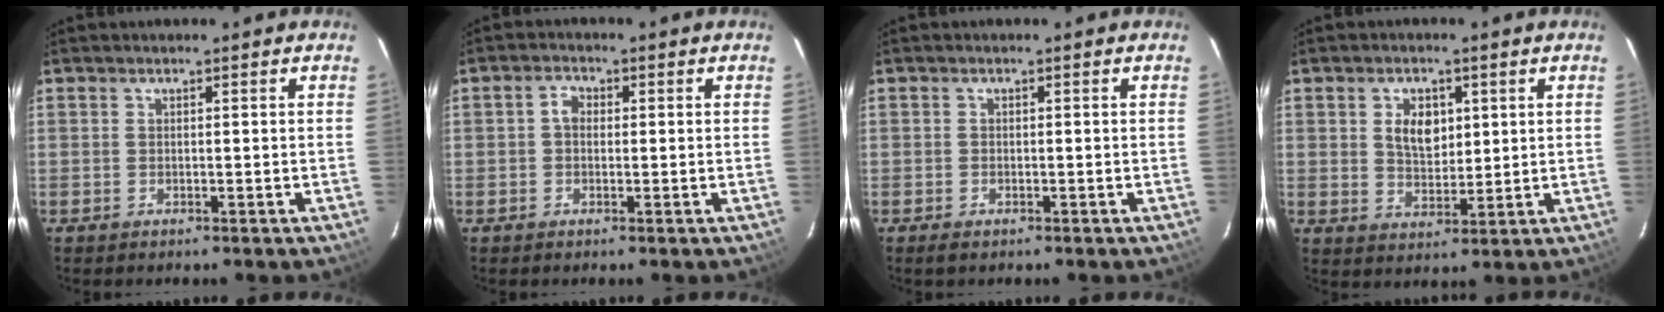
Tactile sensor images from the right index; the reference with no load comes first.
{"total": 2.2, "force": [0.0, 1.8, 1.3], "torque": [-0.024, 0.009, -0.003]}
{"total": 1.3, "force": [-1.0, 0.7, 0.6], "torque": [-0.012, -0.004, -0.020]}
{"total": 5.9, "force": [1.7, 3.9, 4.0], "torque": [-0.068, 0.006, 0.036]}